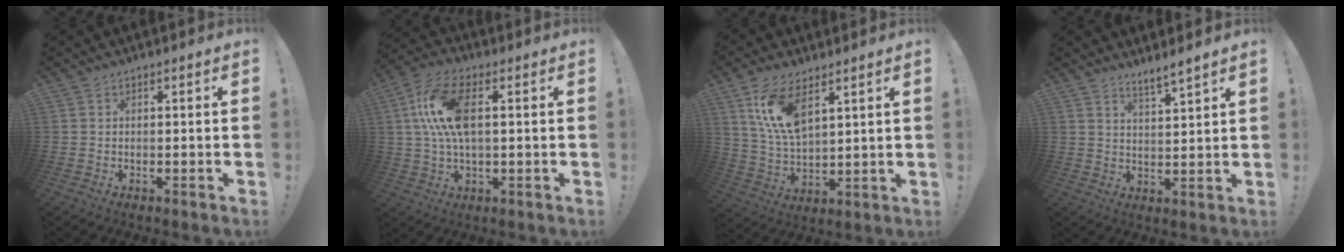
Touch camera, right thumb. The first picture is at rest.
{"total": 13.7, "force": [2.1, 6.2, 12.0], "torque": [-0.230, 0.003, 0.039]}
{"total": 11.9, "force": [6.9, 5.3, 8.1], "torque": [-0.169, -0.023, 0.125]}
{"total": 5.2, "force": [4.6, 0.0, 2.4], "torque": [-0.038, -0.031, 0.078]}